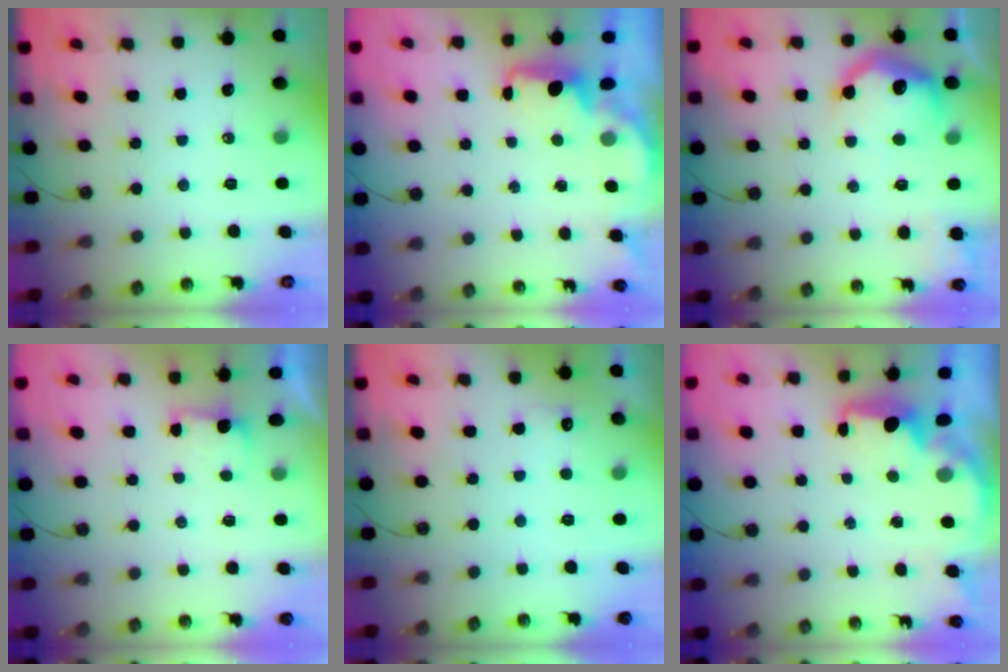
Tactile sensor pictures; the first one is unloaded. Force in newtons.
{"total": 2.0, "press": 1.8, "slide": 0.8}
{"total": 15.8, "press": 15.7, "slide": 1.2}
{"total": 2.3, "press": 2.1, "slide": 1.0}
{"total": 3.7, "press": 3.6, "slide": 1.0}
{"total": 3.1, "press": 3.1, "slide": 0.6}